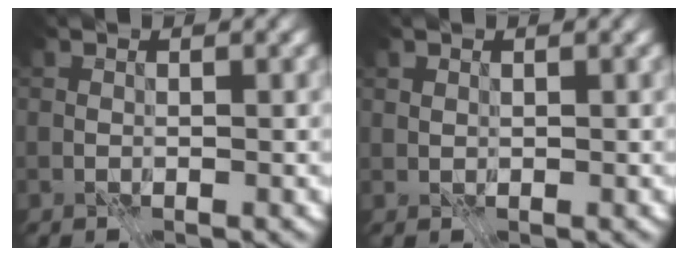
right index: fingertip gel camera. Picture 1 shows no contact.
{"total": 0.7, "force": [0.5, 0.5, 0.1], "torque": [-0.002, 0.000, 0.011]}